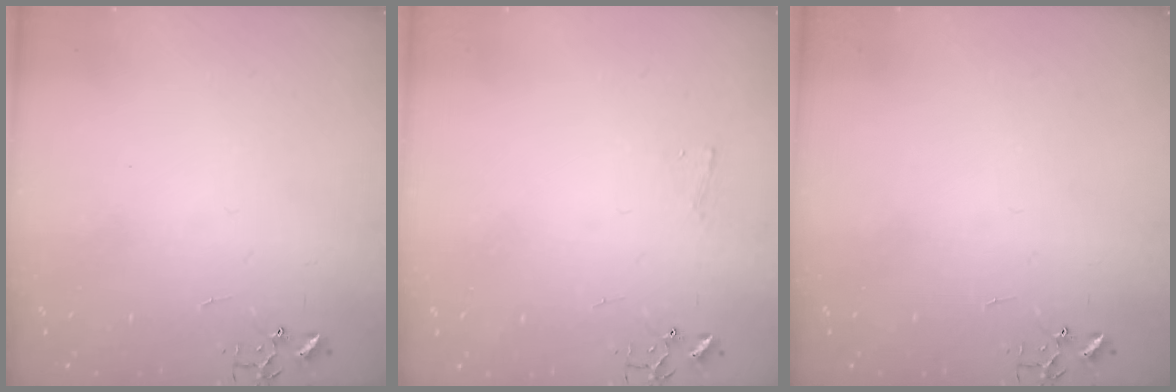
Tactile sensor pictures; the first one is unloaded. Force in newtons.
{"total": 3.7, "press": 3.6, "slide": 0.6}
{"total": 0.0}